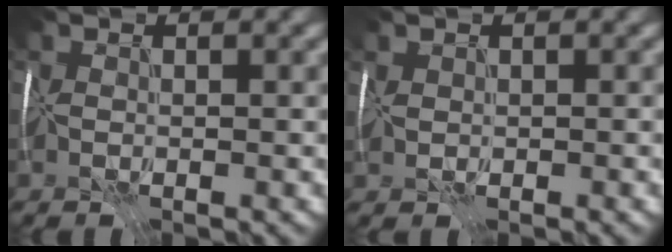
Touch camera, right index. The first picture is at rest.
{"total": 0.0}